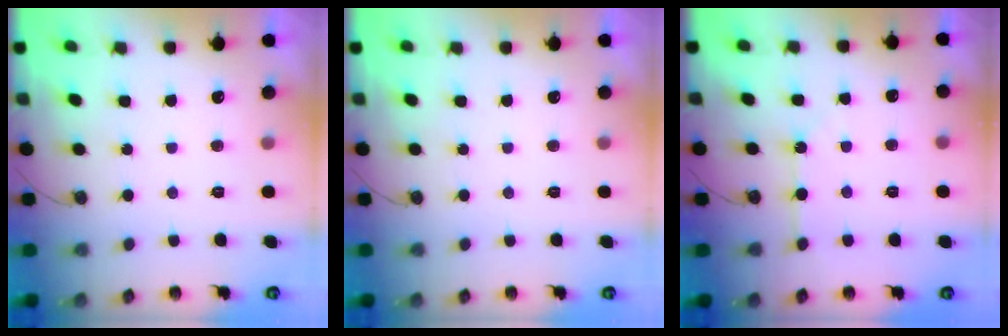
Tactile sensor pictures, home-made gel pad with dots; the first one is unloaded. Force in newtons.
{"total": 0.0}
{"total": 3.9, "press": 3.9, "slide": 0.3}